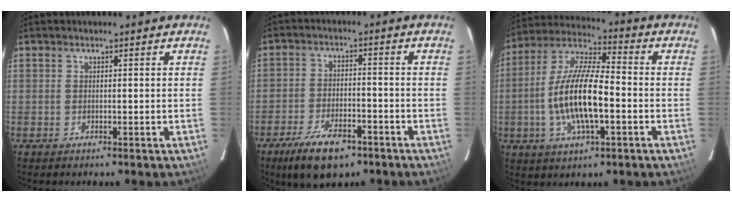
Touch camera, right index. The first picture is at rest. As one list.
[{"total": 11.2, "force": [-7.5, 4.6, 7.0], "torque": [-0.158, -0.015, -0.124]}, {"total": 15.3, "force": [-3.1, 4.9, 14.2], "torque": [-0.284, 0.000, -0.061]}]